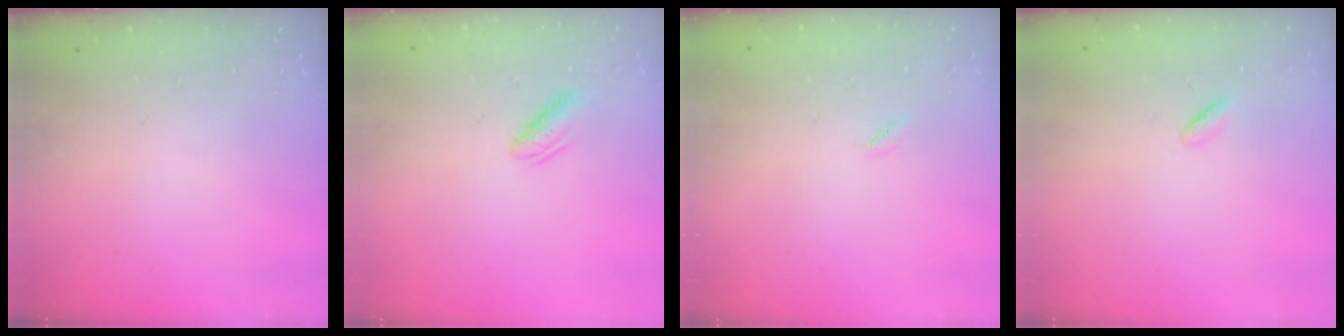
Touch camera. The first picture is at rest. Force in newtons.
{"total": 2.8, "press": 2.7, "slide": 0.9}
{"total": 1.6, "press": 1.6, "slide": 0.1}
{"total": 0.0}